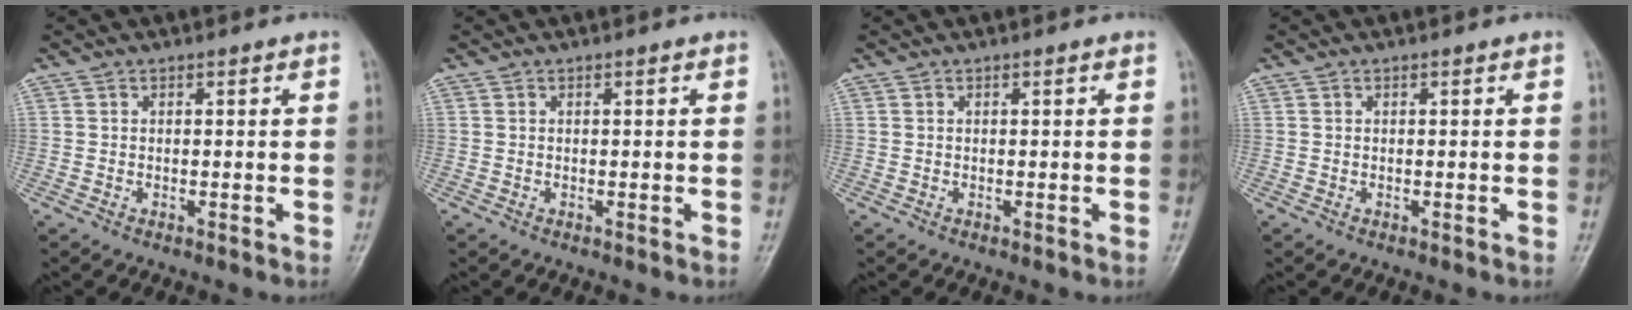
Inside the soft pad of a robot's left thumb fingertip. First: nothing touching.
{"total": 0.0}
{"total": 0.0}
{"total": 0.0}